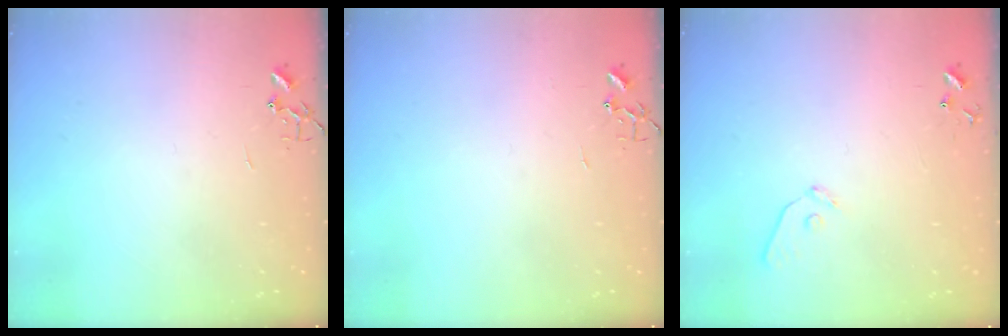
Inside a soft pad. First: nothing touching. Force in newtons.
{"total": 0.0}
{"total": 7.4, "press": 7.4, "slide": 0.6}